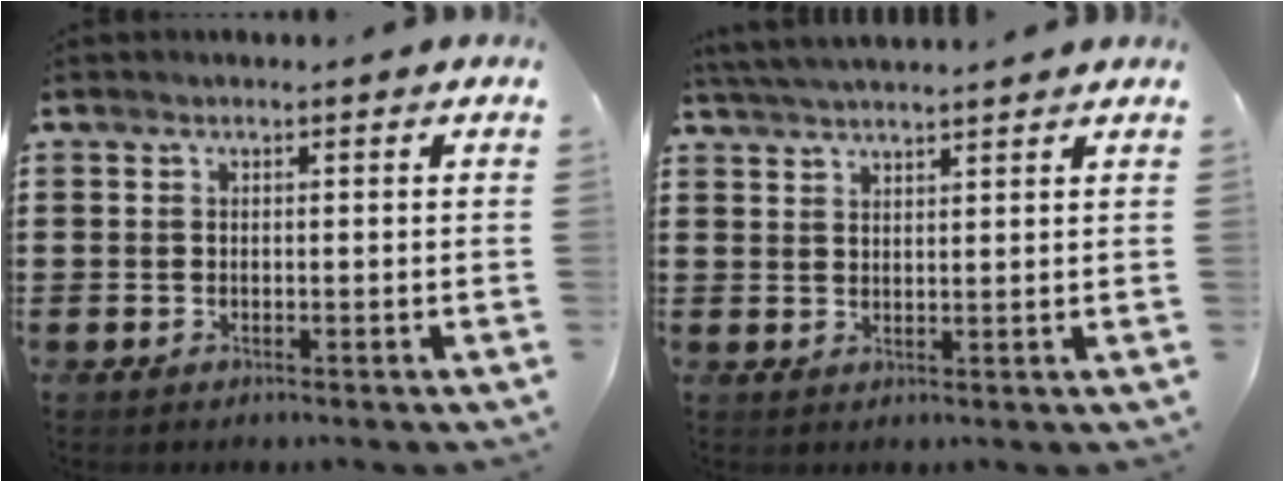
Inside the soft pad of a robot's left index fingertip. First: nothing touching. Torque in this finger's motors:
{"motor_torque": [-0.61, 0.57, 0.05, 0.14]}